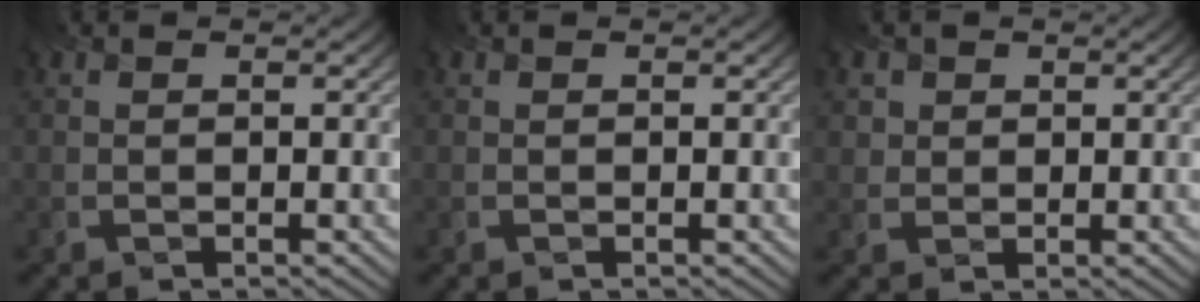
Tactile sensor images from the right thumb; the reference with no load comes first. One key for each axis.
{"total": 0.0}
{"total": 2.8, "fx": 1.3, "fy": 2.4, "fz": 0.7, "tx": -0.025, "ty": -0.012, "tz": 0.031}